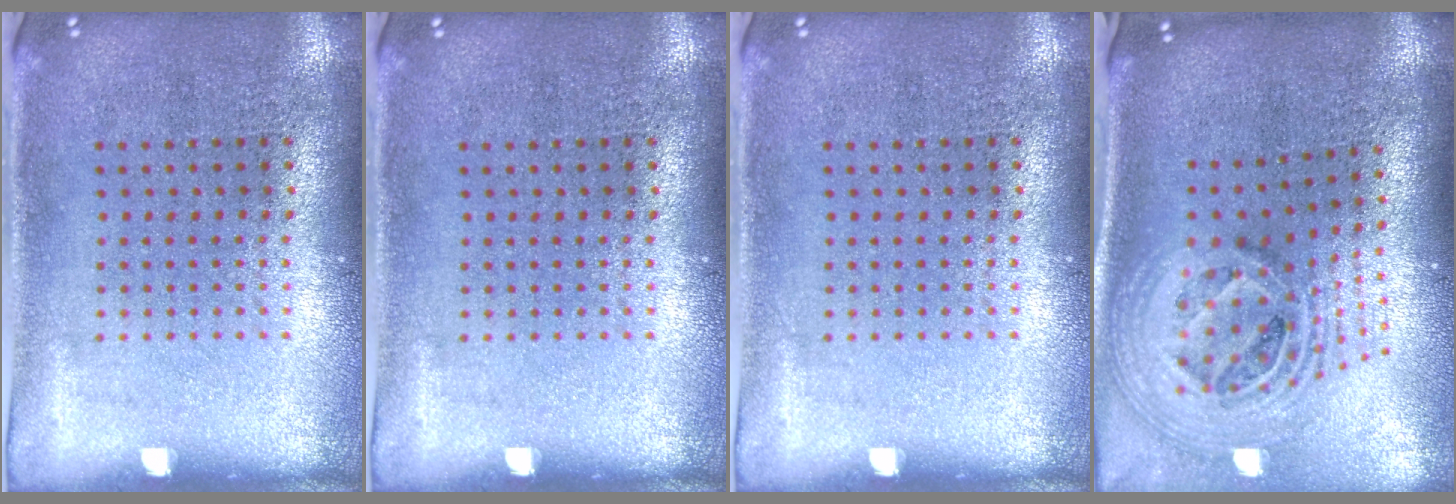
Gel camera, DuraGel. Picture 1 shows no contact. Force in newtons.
{"total": 0.0}
{"total": 0.0}
{"total": 2.6, "press": 1.9, "slide": 1.9}